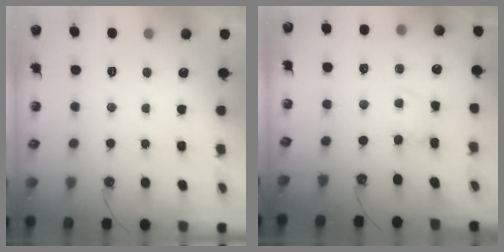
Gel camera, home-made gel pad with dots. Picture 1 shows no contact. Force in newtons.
{"total": 1.8, "press": 1.8, "slide": 0.1}